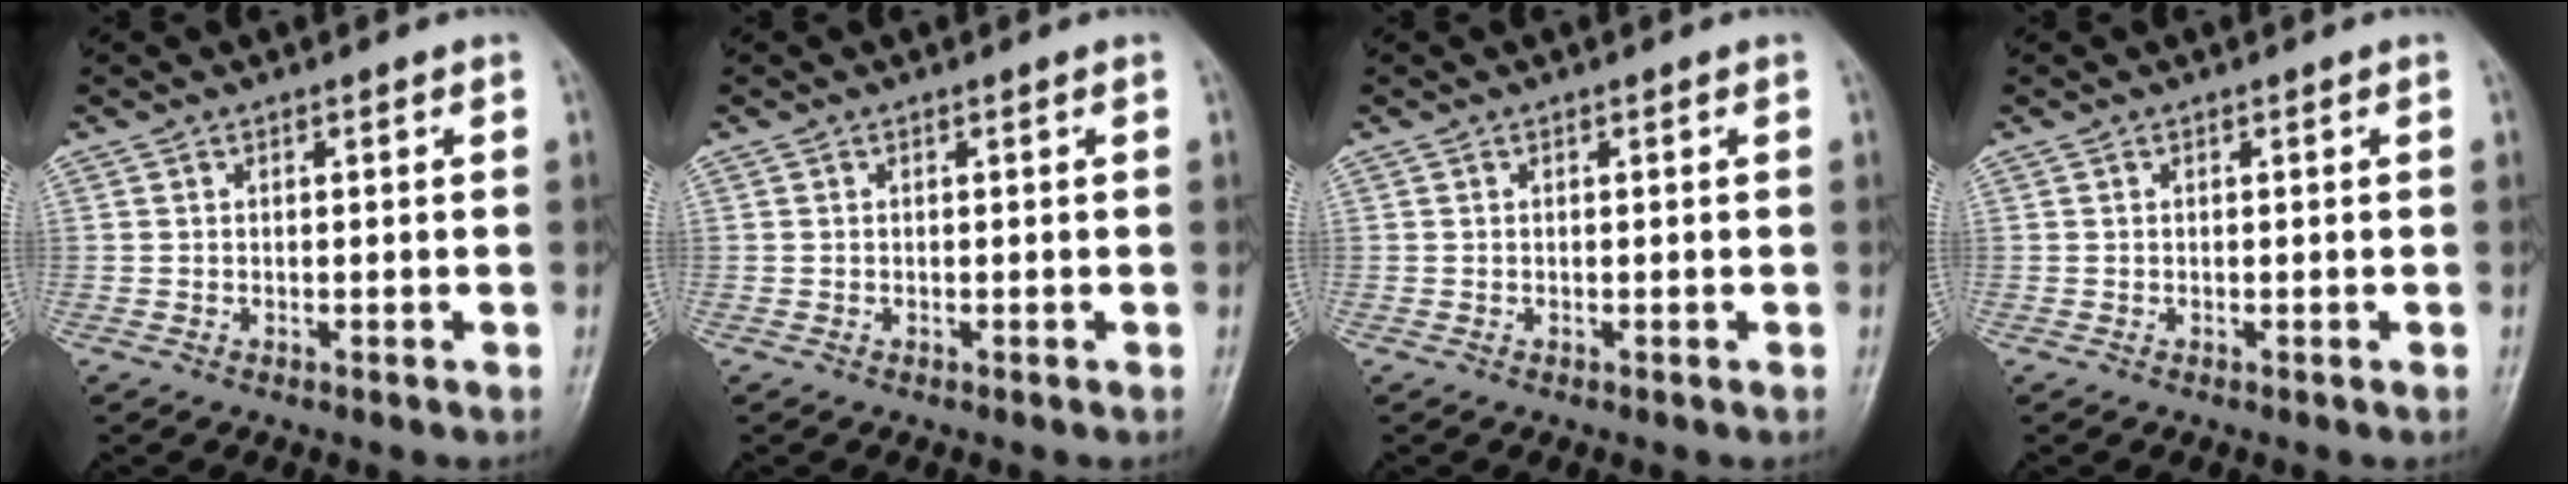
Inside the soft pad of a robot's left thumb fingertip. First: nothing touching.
{"total": 0.0}
{"total": 0.0}
{"total": 0.0}